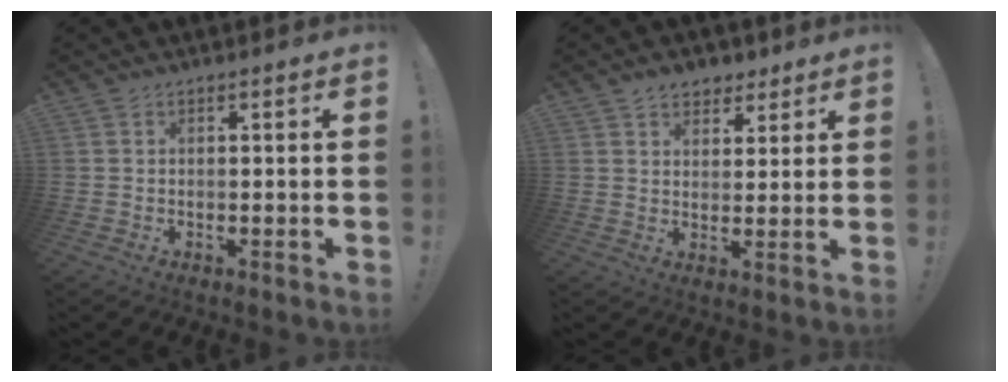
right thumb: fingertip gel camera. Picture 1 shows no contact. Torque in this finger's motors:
{"motor_torque": [0.63, 0.87, 0.10, -0.10, 0.00]}